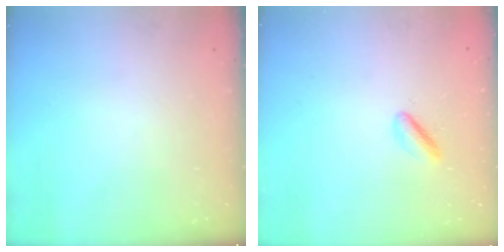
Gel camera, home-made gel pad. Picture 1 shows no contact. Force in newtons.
{"total": 2.1, "press": 1.9, "slide": 0.9}